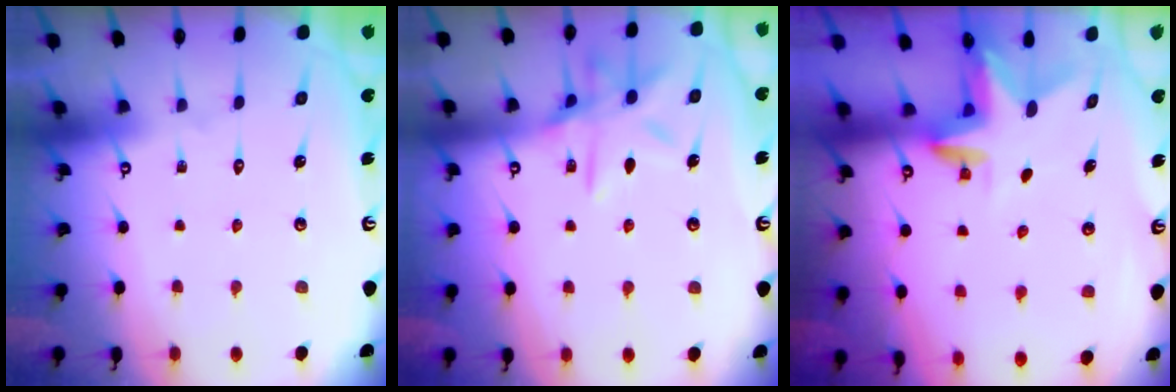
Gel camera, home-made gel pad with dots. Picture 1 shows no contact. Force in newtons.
{"total": 12.3, "press": 12.3, "slide": 0.9}
{"total": 2.9, "press": 2.9, "slide": 0.2}